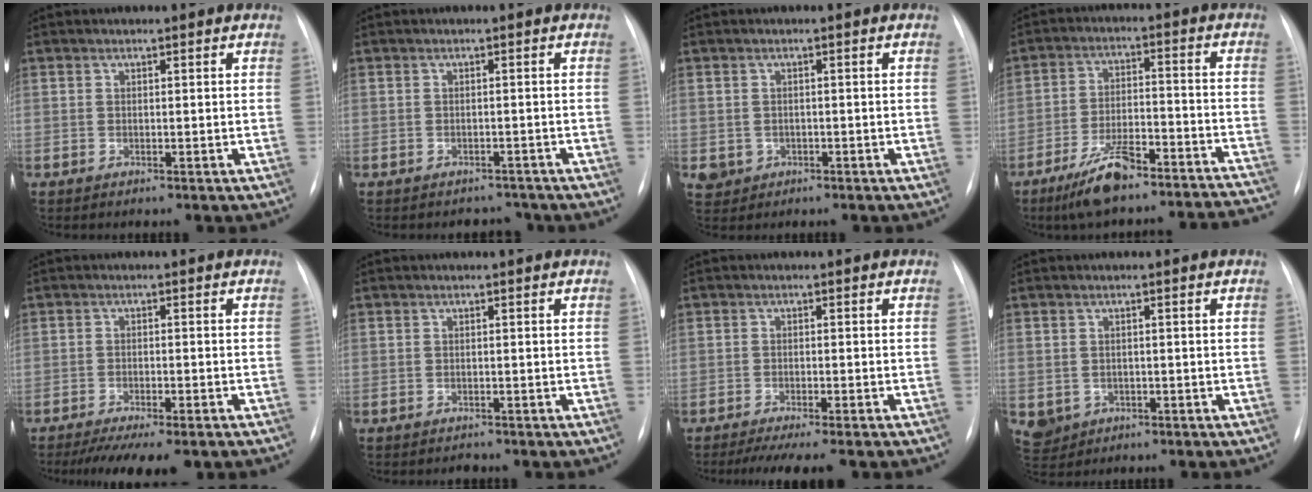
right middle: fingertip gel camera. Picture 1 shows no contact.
{"total": 2.6, "force": [-2.3, 1.2, -0.4], "torque": [0.007, 0.008, -0.029]}
{"total": 3.2, "force": [-1.0, 3.0, 0.5], "torque": [-0.006, 0.004, -0.008]}
{"total": 16.8, "force": [-14.6, 2.9, 7.9], "torque": [-0.097, 0.033, -0.223]}
{"total": 10.2, "force": [-7.9, 2.4, 5.9], "torque": [-0.077, -0.008, -0.112]}
{"total": 0.8, "force": [-0.8, 0.4, -0.1], "torque": [-0.002, -0.001, -0.011]}
{"total": 8.0, "force": [-6.5, 0.6, 4.5], "torque": [-0.055, -0.011, -0.096]}
{"total": 4.7, "force": [-1.7, 4.2, 1.3], "torque": [-0.025, 0.002, -0.016]}